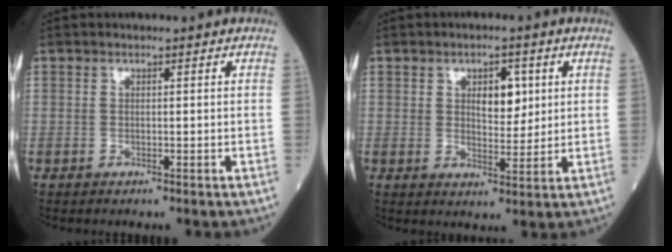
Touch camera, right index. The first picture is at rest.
{"total": 5.0, "force": [1.6, 2.4, 4.0], "torque": [-0.058, 0.002, 0.026]}